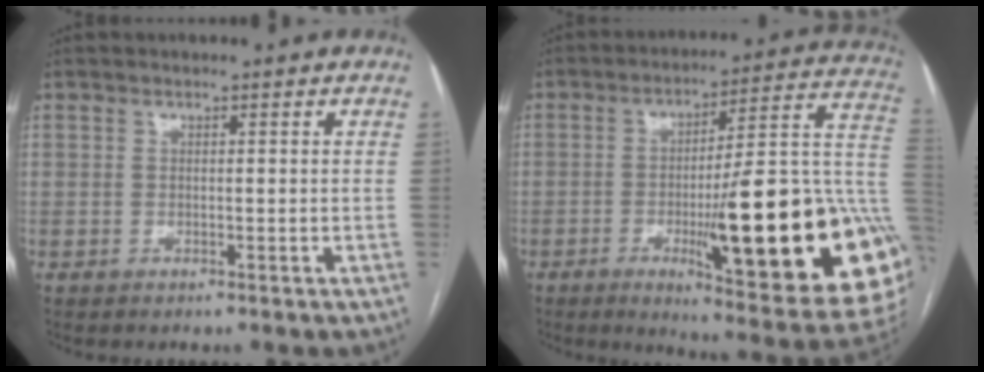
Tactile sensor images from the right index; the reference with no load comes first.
{"total": 30.5, "force": [-5.2, 3.9, 29.8], "torque": [-0.311, -0.005, -0.075]}